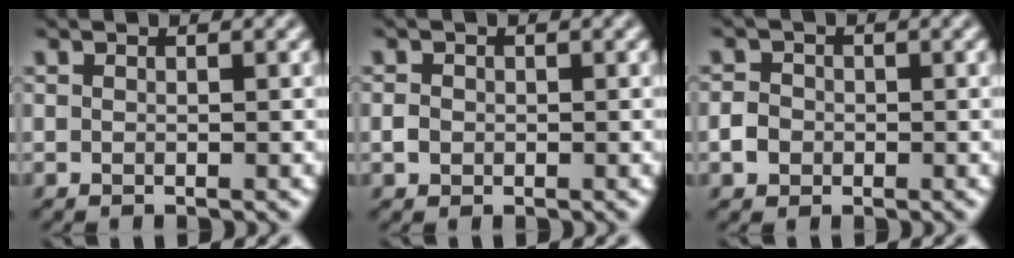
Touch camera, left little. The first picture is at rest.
{"total": 1.0, "force": [-0.3, 0.9, 0.4], "torque": [-0.009, -0.001, -0.008]}
{"total": 1.8, "force": [-0.6, 1.5, 0.6], "torque": [-0.010, 0.001, -0.017]}